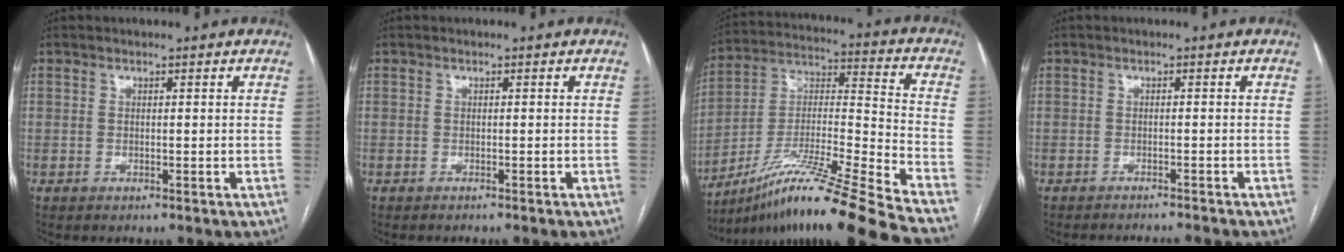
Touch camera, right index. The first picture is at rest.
{"total": 1.2, "force": [-1.1, -0.1, 0.4], "torque": [-0.006, 0.001, -0.014]}
{"total": 24.8, "force": [-19.8, -2.2, 14.7], "torque": [-0.227, -0.010, -0.348]}
{"total": 4.4, "force": [-4.3, -0.9, 0.3], "torque": [0.000, 0.002, -0.058]}